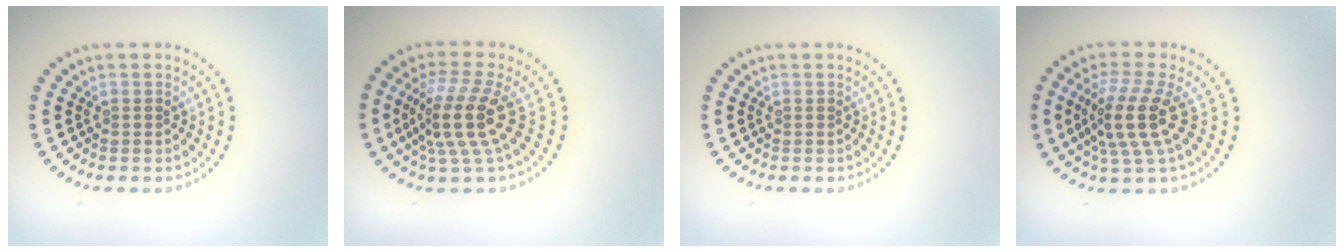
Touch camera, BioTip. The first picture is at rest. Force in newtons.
{"total": 4.7, "press": 3.5, "slide": 3.2}
{"total": 0.0}
{"total": 4.3, "press": 3.3, "slide": 2.8}